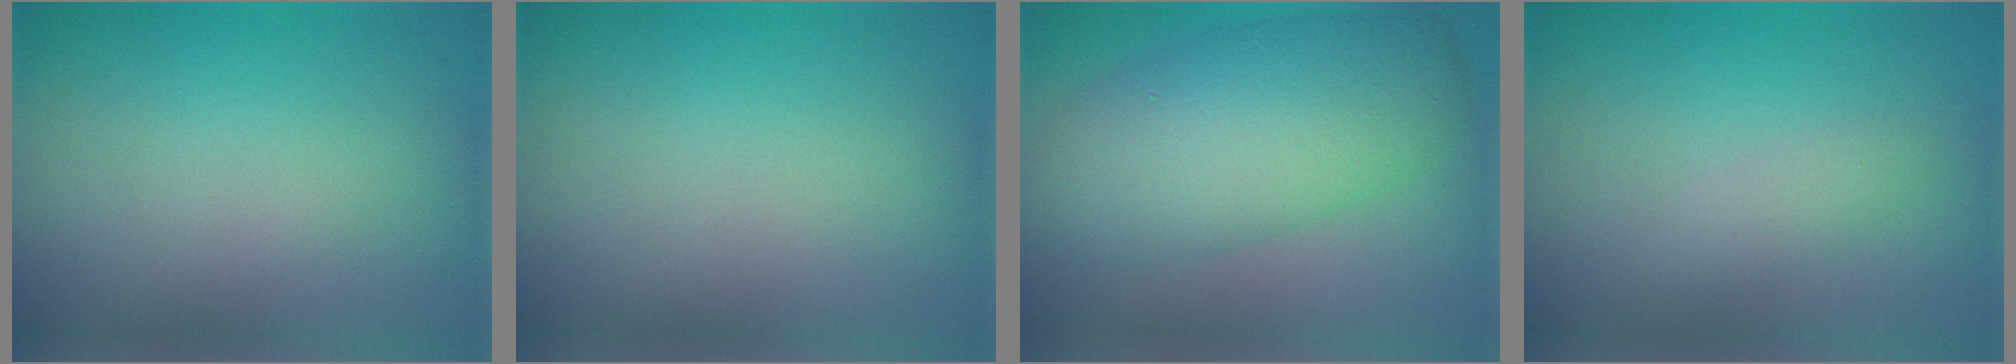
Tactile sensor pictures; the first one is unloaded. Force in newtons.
{"total": 0.0}
{"total": 8.7, "press": 8.7, "slide": 0.2}
{"total": 1.2, "press": 1.2, "slide": 0.1}